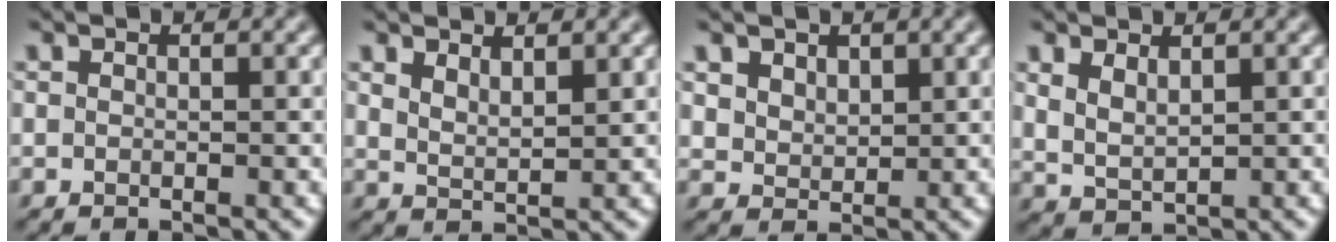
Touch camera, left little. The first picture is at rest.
{"total": 2.0, "force": [1.6, 0.5, 1.2], "torque": [-0.027, -0.003, 0.032]}
{"total": 2.3, "force": [1.4, 1.5, 0.9], "torque": [-0.032, -0.006, 0.035]}
{"total": 2.2, "force": [1.3, 1.0, 1.5], "torque": [-0.039, -0.003, 0.031]}